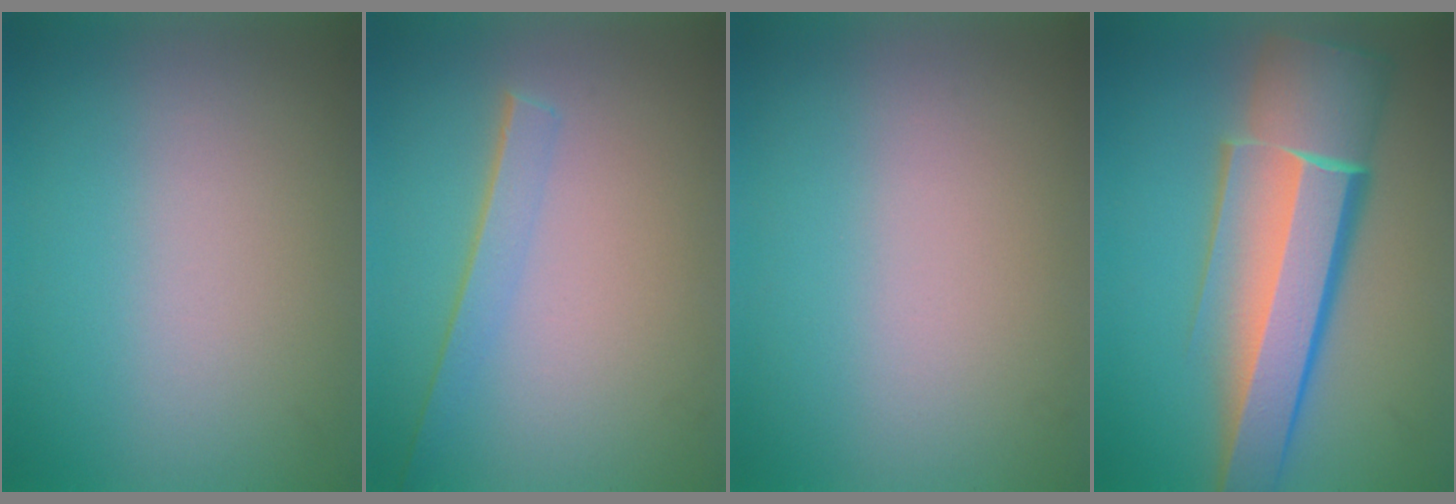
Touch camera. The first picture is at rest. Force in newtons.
{"total": 1.6}
{"total": 0.0}
{"total": 8.3}